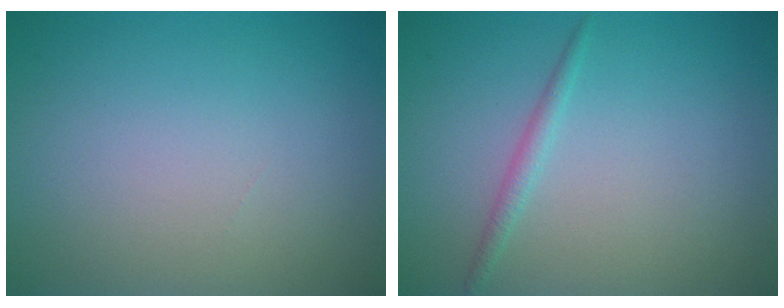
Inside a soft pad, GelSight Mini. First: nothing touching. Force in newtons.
{"total": 1.1, "press": 1.1, "slide": 0.0}